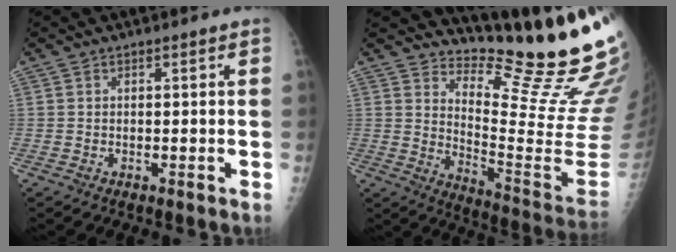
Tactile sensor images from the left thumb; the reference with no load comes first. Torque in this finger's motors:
{"motor_torque": [0.62, 0.21, 1.00, -1.78, 0.08]}